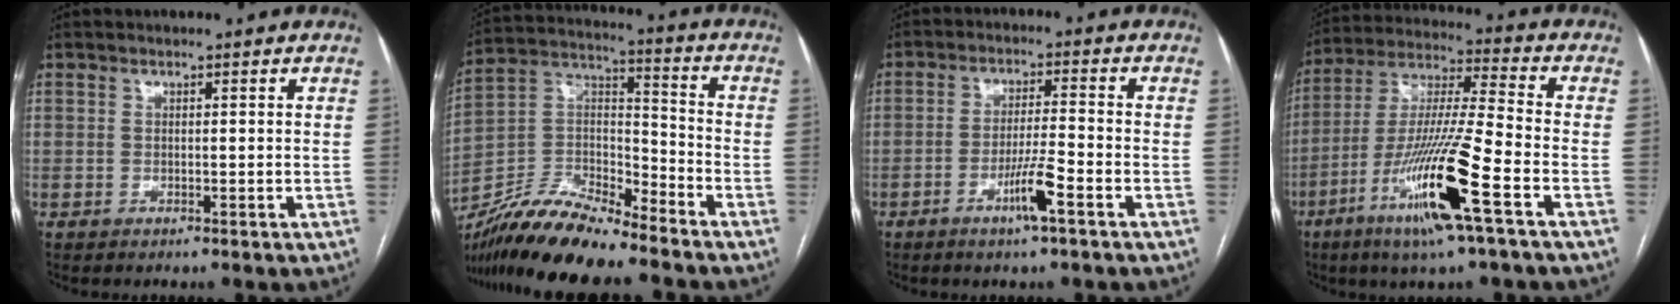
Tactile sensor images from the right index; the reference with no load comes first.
{"total": 15.7, "force": [-13.9, 1.9, 7.1], "torque": [-0.129, 0.008, -0.260]}
{"total": 6.0, "force": [-3.1, -0.2, 5.2], "torque": [-0.097, -0.007, -0.059]}
{"total": 17.1, "force": [-7.6, -0.2, 15.3], "torque": [-0.312, -0.023, -0.142]}